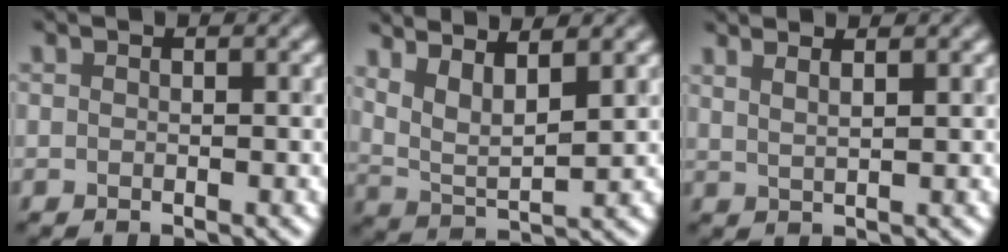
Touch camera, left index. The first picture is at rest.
{"total": 4.9, "force": [3.1, 1.3, 3.5], "torque": [-0.068, 0.002, 0.057]}
{"total": 3.2, "force": [2.2, 1.2, 2.0], "torque": [-0.006, 0.017, 0.006]}